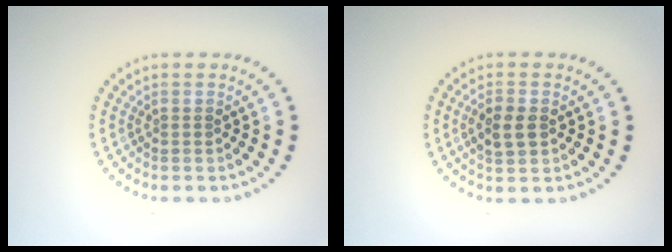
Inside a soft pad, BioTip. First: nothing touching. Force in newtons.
{"total": 2.5, "press": 2.5, "slide": 0.3}